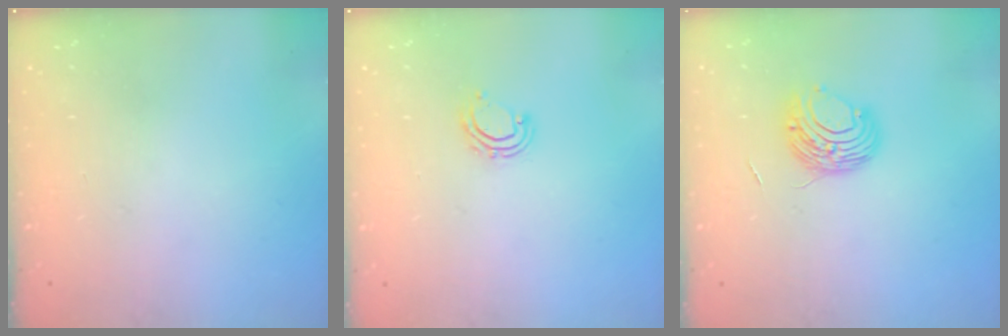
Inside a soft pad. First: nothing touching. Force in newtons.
{"total": 6.5, "press": 6.5, "slide": 0.4}
{"total": 8.7, "press": 8.6, "slide": 0.8}